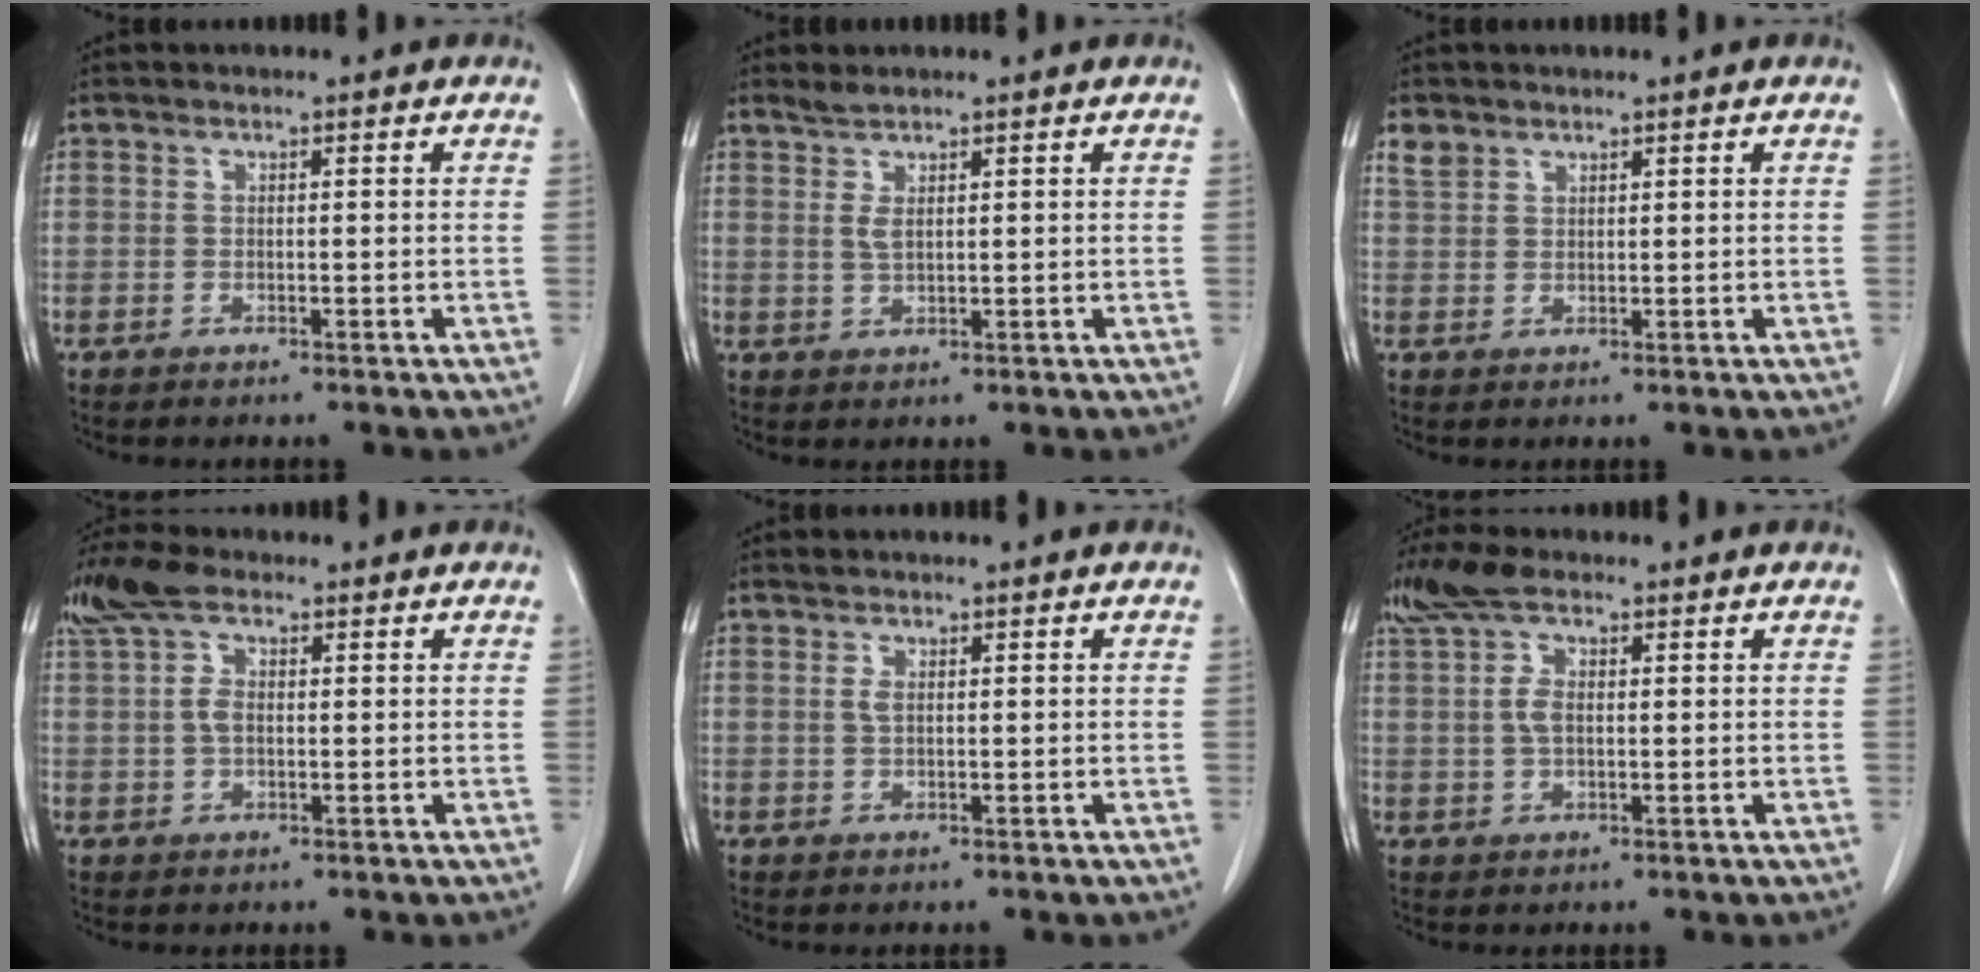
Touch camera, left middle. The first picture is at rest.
{"total": 2.2, "force": [1.6, 0.4, 1.5], "torque": [-0.037, -0.001, 0.037]}
{"total": 2.3, "force": [1.8, 1.4, 0.5], "torque": [-0.013, 0.008, 0.037]}
{"total": 6.0, "force": [2.2, 3.4, 4.4], "torque": [-0.101, 0.025, 0.041]}
{"total": 1.0, "force": [0.4, 0.5, 0.8], "torque": [-0.019, 0.000, 0.010]}
{"total": 5.8, "force": [2.2, 3.0, 4.4], "torque": [-0.102, 0.021, 0.042]}